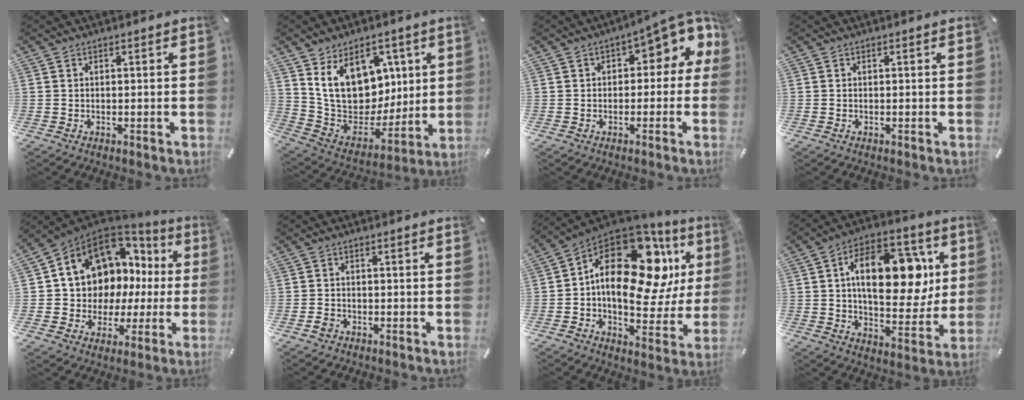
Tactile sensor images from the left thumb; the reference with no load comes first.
{"total": 17.2, "force": [6.7, 13.1, 8.8], "torque": [-0.170, -0.039, 0.132]}
{"total": 7.5, "force": [3.0, 4.4, 5.2], "torque": [-0.059, -0.024, 0.045]}
{"total": 0.0}
{"total": 12.3, "force": [5.4, 10.0, 4.8], "torque": [-0.087, -0.059, 0.106]}
{"total": 1.5, "force": [-0.7, 1.2, 0.5], "torque": [-0.008, 0.004, -0.016]}
{"total": 23.4, "force": [6.5, 13.6, 17.8], "torque": [-0.257, -0.044, 0.110]}
{"total": 21.0, "force": [5.1, 12.2, 16.3], "torque": [-0.235, -0.006, 0.083]}